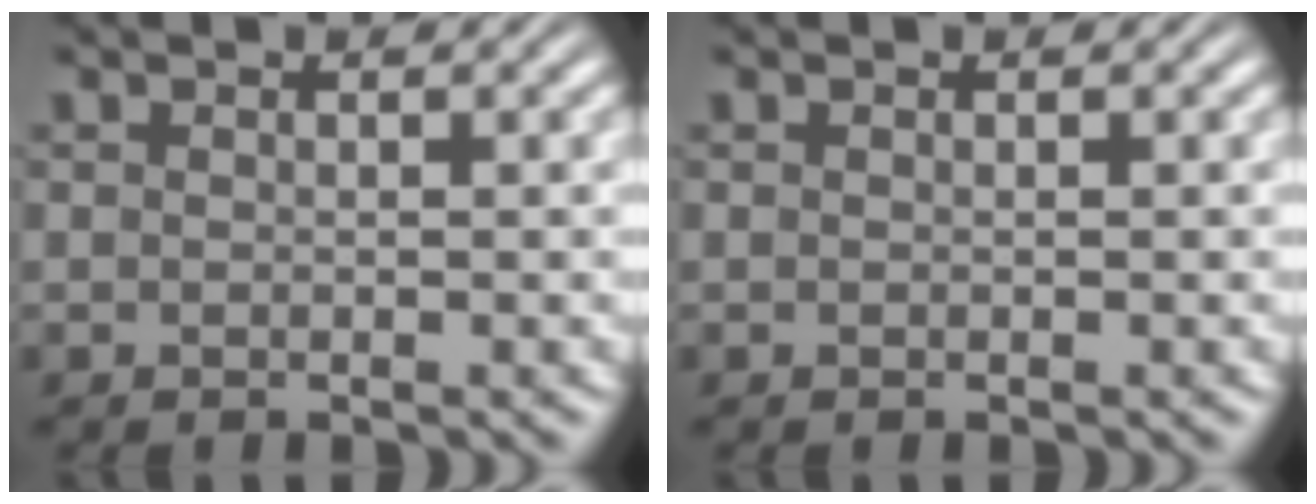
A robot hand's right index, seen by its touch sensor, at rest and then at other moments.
{"total": 0.0}